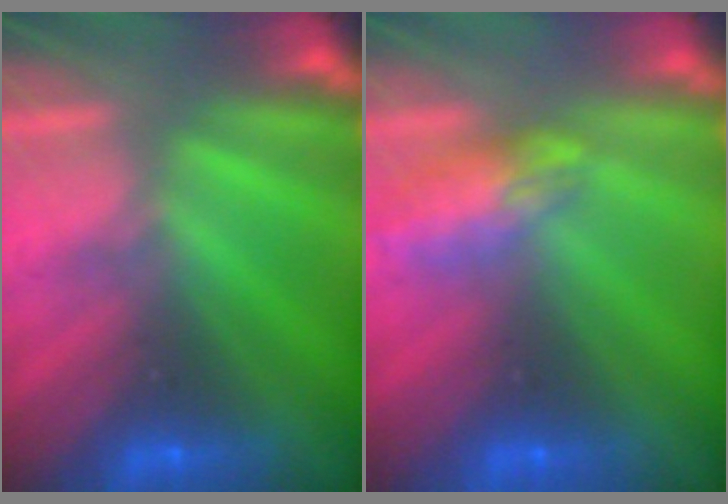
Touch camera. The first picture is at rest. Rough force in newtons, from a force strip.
{"total": 2.4}